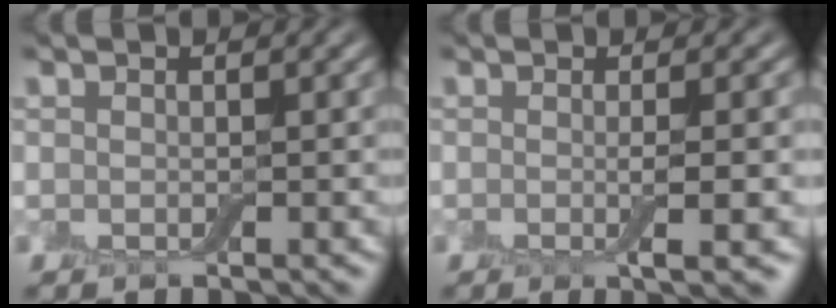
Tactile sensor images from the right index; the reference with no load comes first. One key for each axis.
{"total": 3.5, "fx": -0.4, "fy": 0.8, "fz": 3.3, "tx": -0.044, "ty": -0.004, "tz": -0.007}